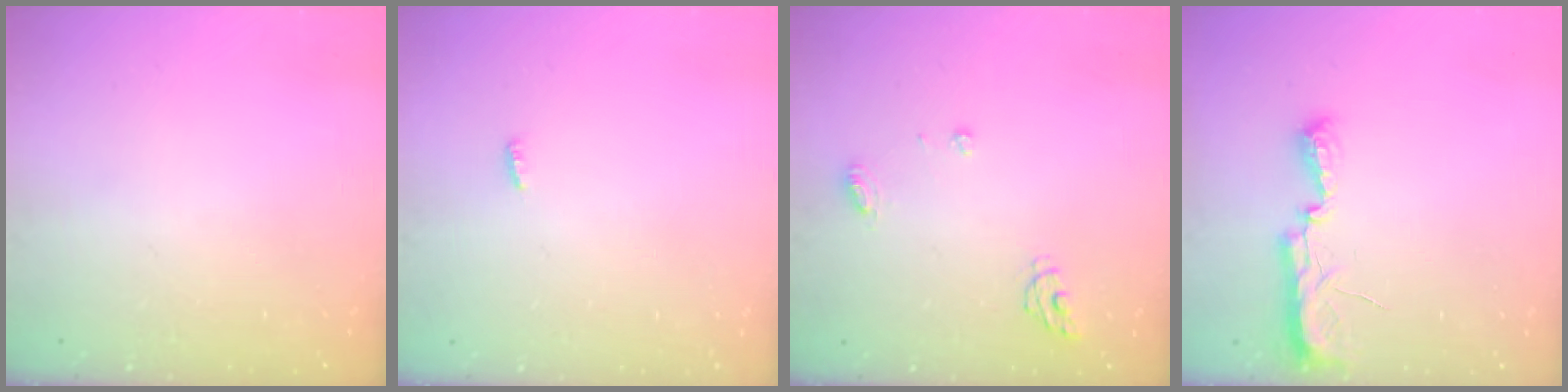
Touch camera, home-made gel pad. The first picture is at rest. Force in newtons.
{"total": 3.0, "press": 2.9, "slide": 0.8}
{"total": 6.0, "press": 6.0, "slide": 0.7}
{"total": 9.4, "press": 8.3, "slide": 4.5}